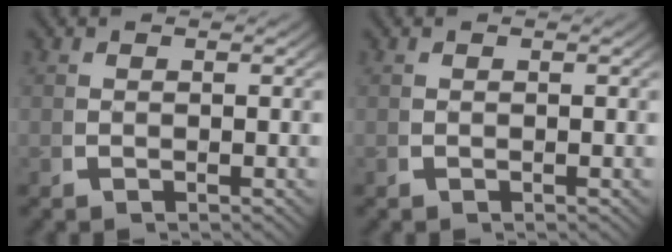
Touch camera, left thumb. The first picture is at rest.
{"total": 0.0}